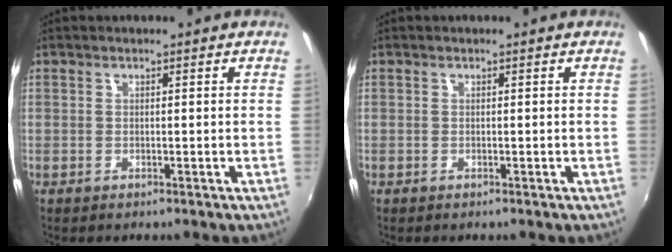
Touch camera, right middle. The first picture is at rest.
{"total": 0.0}